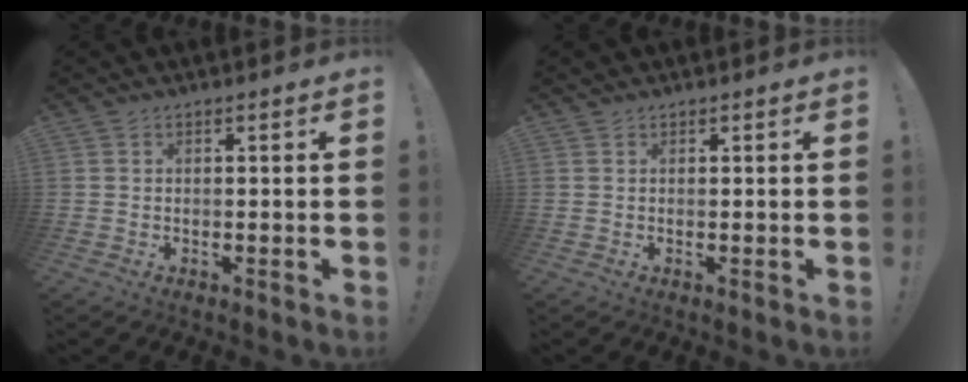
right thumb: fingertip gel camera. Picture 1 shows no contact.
{"total": 0.6, "force": [0.6, 0.2, -0.1], "torque": [0.009, -0.003, 0.011]}